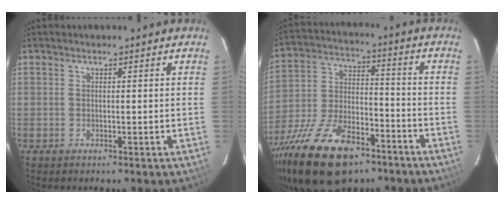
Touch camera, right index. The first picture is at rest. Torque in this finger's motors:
{"motor_torque": [1.17, -0.97, 0.85, 0.16]}